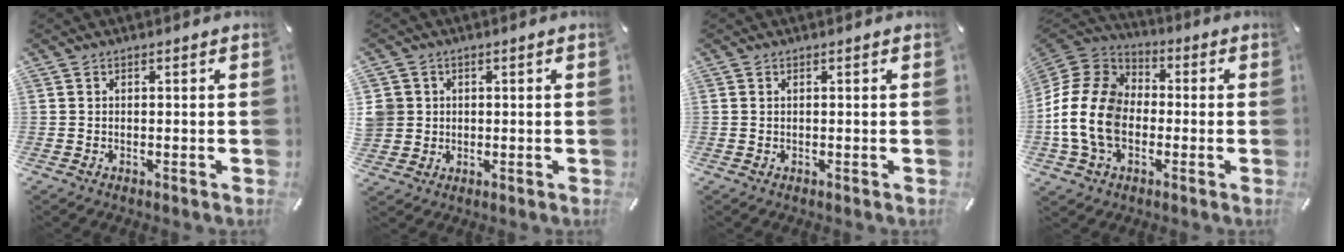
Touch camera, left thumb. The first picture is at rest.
{"total": 4.9, "force": [1.0, 4.8, 0.4], "torque": [-0.026, 0.006, 0.021]}
{"total": 0.0}
{"total": 15.9, "force": [-3.6, 12.6, 9.0], "torque": [-0.221, 0.033, -0.069]}